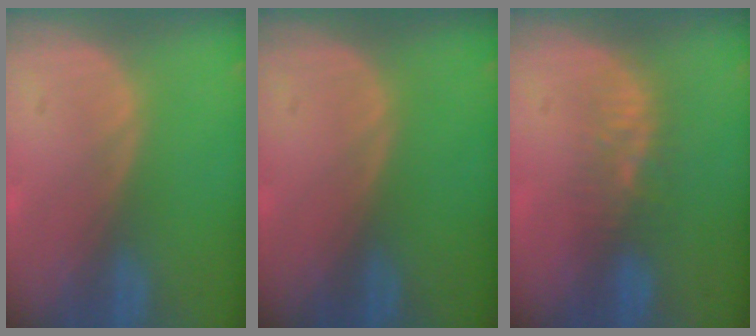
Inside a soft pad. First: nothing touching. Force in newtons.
{"total": 0.0}
{"total": 4.6, "press": 4.0, "slide": 2.4}